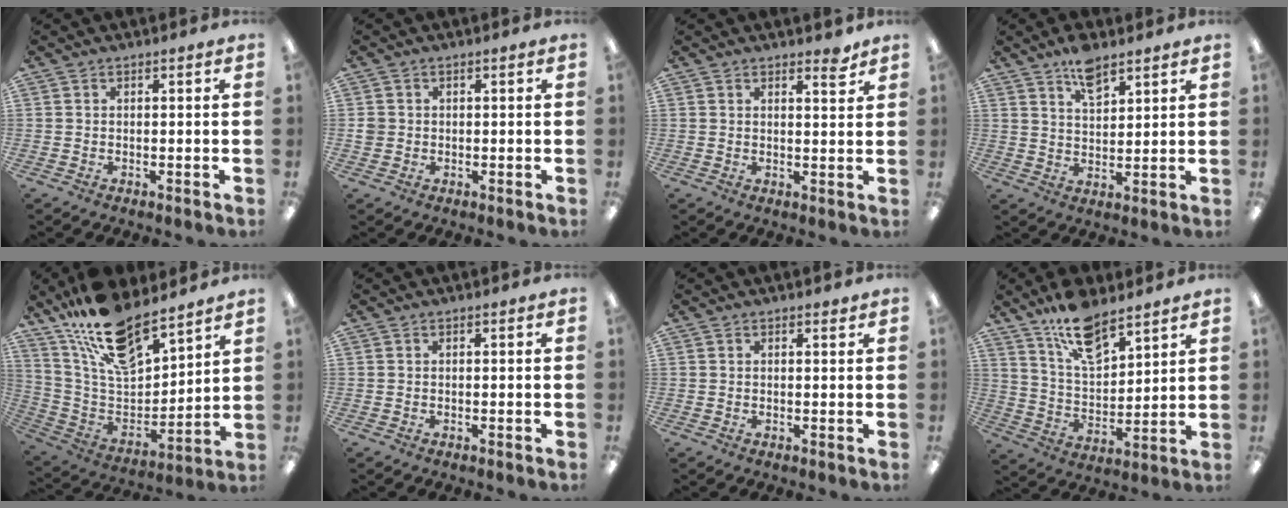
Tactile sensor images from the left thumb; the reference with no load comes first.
{"total": 1.7, "force": [0.0, 1.7, 0.4], "torque": [-0.007, 0.004, -0.002]}
{"total": 3.3, "force": [2.7, 0.8, 1.6], "torque": [-0.012, -0.015, 0.043]}
{"total": 7.2, "force": [5.3, 3.1, 3.8], "torque": [-0.055, -0.027, 0.092]}
{"total": 18.1, "force": [14.6, 6.2, 8.7], "torque": [-0.168, -0.090, 0.260]}
{"total": 0.0}
{"total": 1.0, "force": [0.8, 0.3, 0.4], "torque": [-0.009, 0.000, 0.015]}
{"total": 13.5, "force": [10.3, 5.4, 6.8], "torque": [-0.120, -0.055, 0.186]}